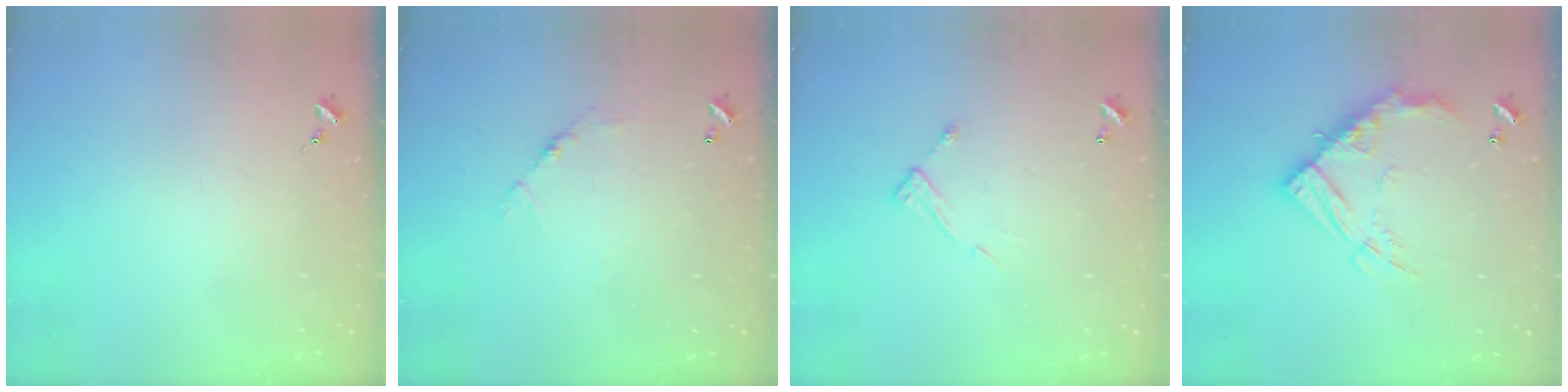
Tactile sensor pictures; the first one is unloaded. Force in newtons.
{"total": 6.7, "press": 6.7, "slide": 0.5}
{"total": 7.7, "press": 7.7, "slide": 0.6}
{"total": 17.2, "press": 17.1, "slide": 1.7}